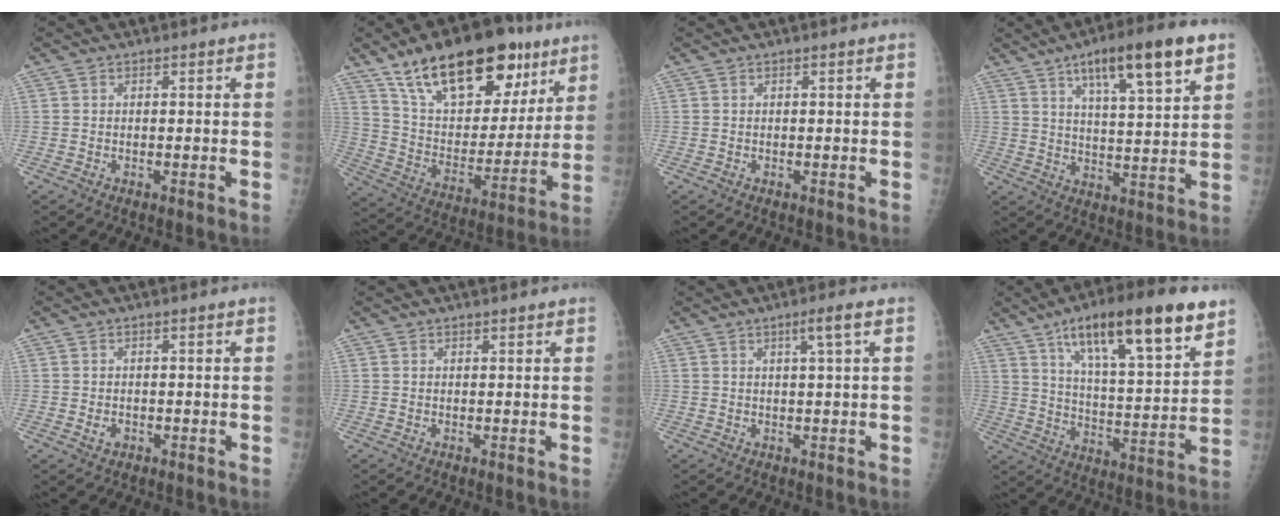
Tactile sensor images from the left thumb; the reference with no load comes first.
{"total": 26.9, "force": [16.3, 12.8, 17.1], "torque": [-0.228, -0.036, 0.270]}
{"total": 0.0}
{"total": 14.7, "force": [8.1, 3.1, 11.8], "torque": [-0.172, -0.027, 0.127]}
{"total": 1.5, "force": [-0.4, 1.1, 1.0], "torque": [-0.012, 0.003, -0.003]}
{"total": 1.7, "force": [1.4, 0.3, 0.8], "torque": [-0.001, 0.007, 0.019]}
{"total": 3.1, "force": [1.3, -0.5, 2.8], "torque": [-0.053, -0.002, 0.024]}
{"total": 22.0, "force": [13.0, 5.6, 16.9], "torque": [-0.244, -0.043, 0.213]}